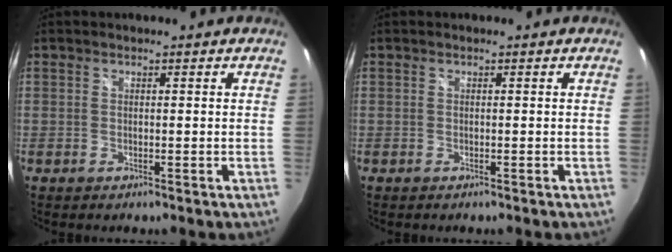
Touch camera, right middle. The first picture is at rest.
{"total": 0.0}